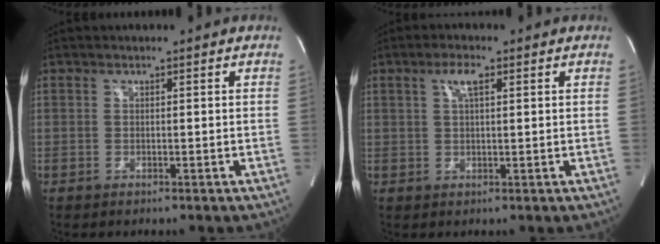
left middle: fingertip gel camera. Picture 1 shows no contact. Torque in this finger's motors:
{"motor_torque": [0.45, -0.31, 0.24, 0.05]}